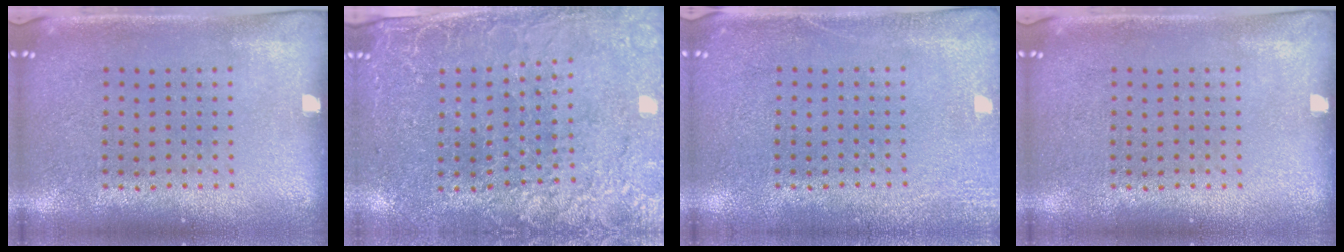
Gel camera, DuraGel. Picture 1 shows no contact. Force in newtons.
{"total": 3.1, "press": 2.9, "slide": 0.9}
{"total": 2.3, "press": 2.3, "slide": 0.4}
{"total": 0.0}